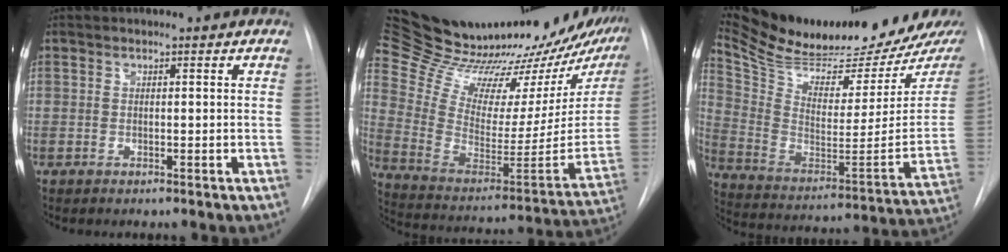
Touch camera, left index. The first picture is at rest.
{"total": 33.9, "force": [28.2, 8.2, 17.0], "torque": [-0.277, -0.066, 0.405]}
{"total": 27.6, "force": [23.7, 4.2, 13.6], "torque": [-0.228, -0.060, 0.358]}